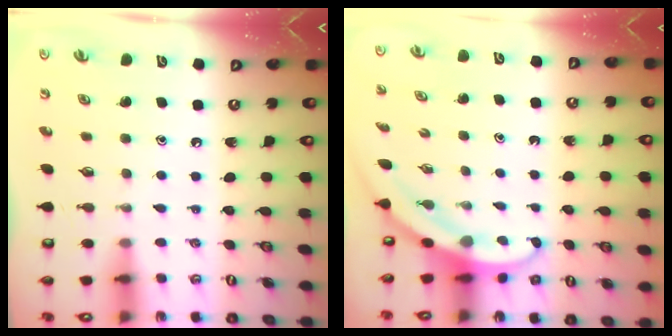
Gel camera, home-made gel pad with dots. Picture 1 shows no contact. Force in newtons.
{"total": 3.0, "press": 3.0, "slide": 0.1}